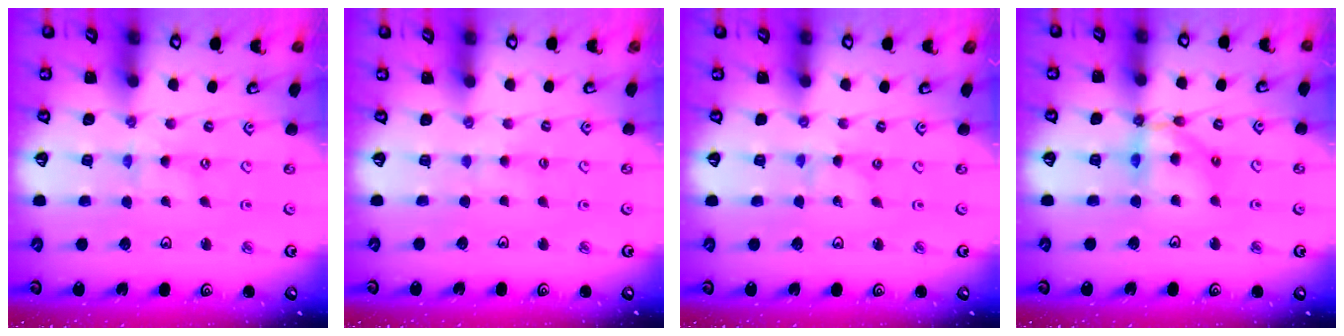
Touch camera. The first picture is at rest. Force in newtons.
{"total": 3.2, "press": 3.2, "slide": 0.5}
{"total": 0.0}
{"total": 12.5, "press": 12.4, "slide": 1.5}